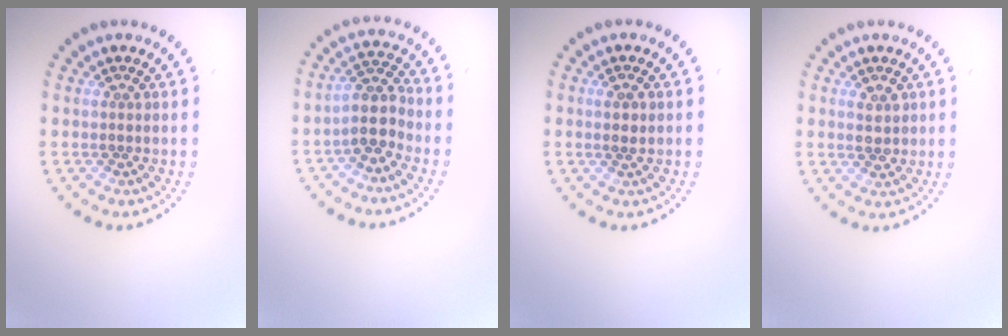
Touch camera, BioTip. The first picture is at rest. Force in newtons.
{"total": 2.9, "press": 2.4, "slide": 1.7}
{"total": 0.7, "press": 0.6, "slide": 0.3}
{"total": 1.8, "press": 1.8, "slide": 0.0}